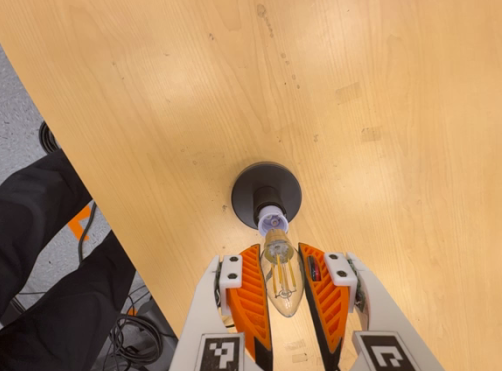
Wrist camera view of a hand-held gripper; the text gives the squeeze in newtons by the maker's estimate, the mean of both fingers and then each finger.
{"total": 13.7, "left": 13.9, "right": 13.4}